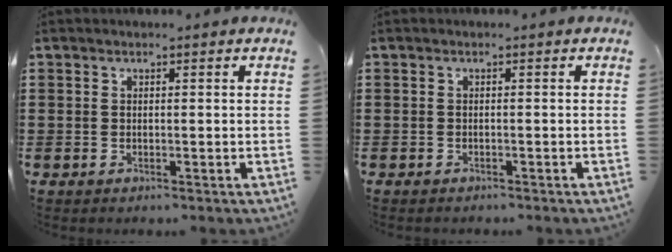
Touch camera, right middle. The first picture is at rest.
{"total": 0.5, "force": [-0.5, 0.1, 0.0], "torque": [-0.002, 0.000, -0.011]}